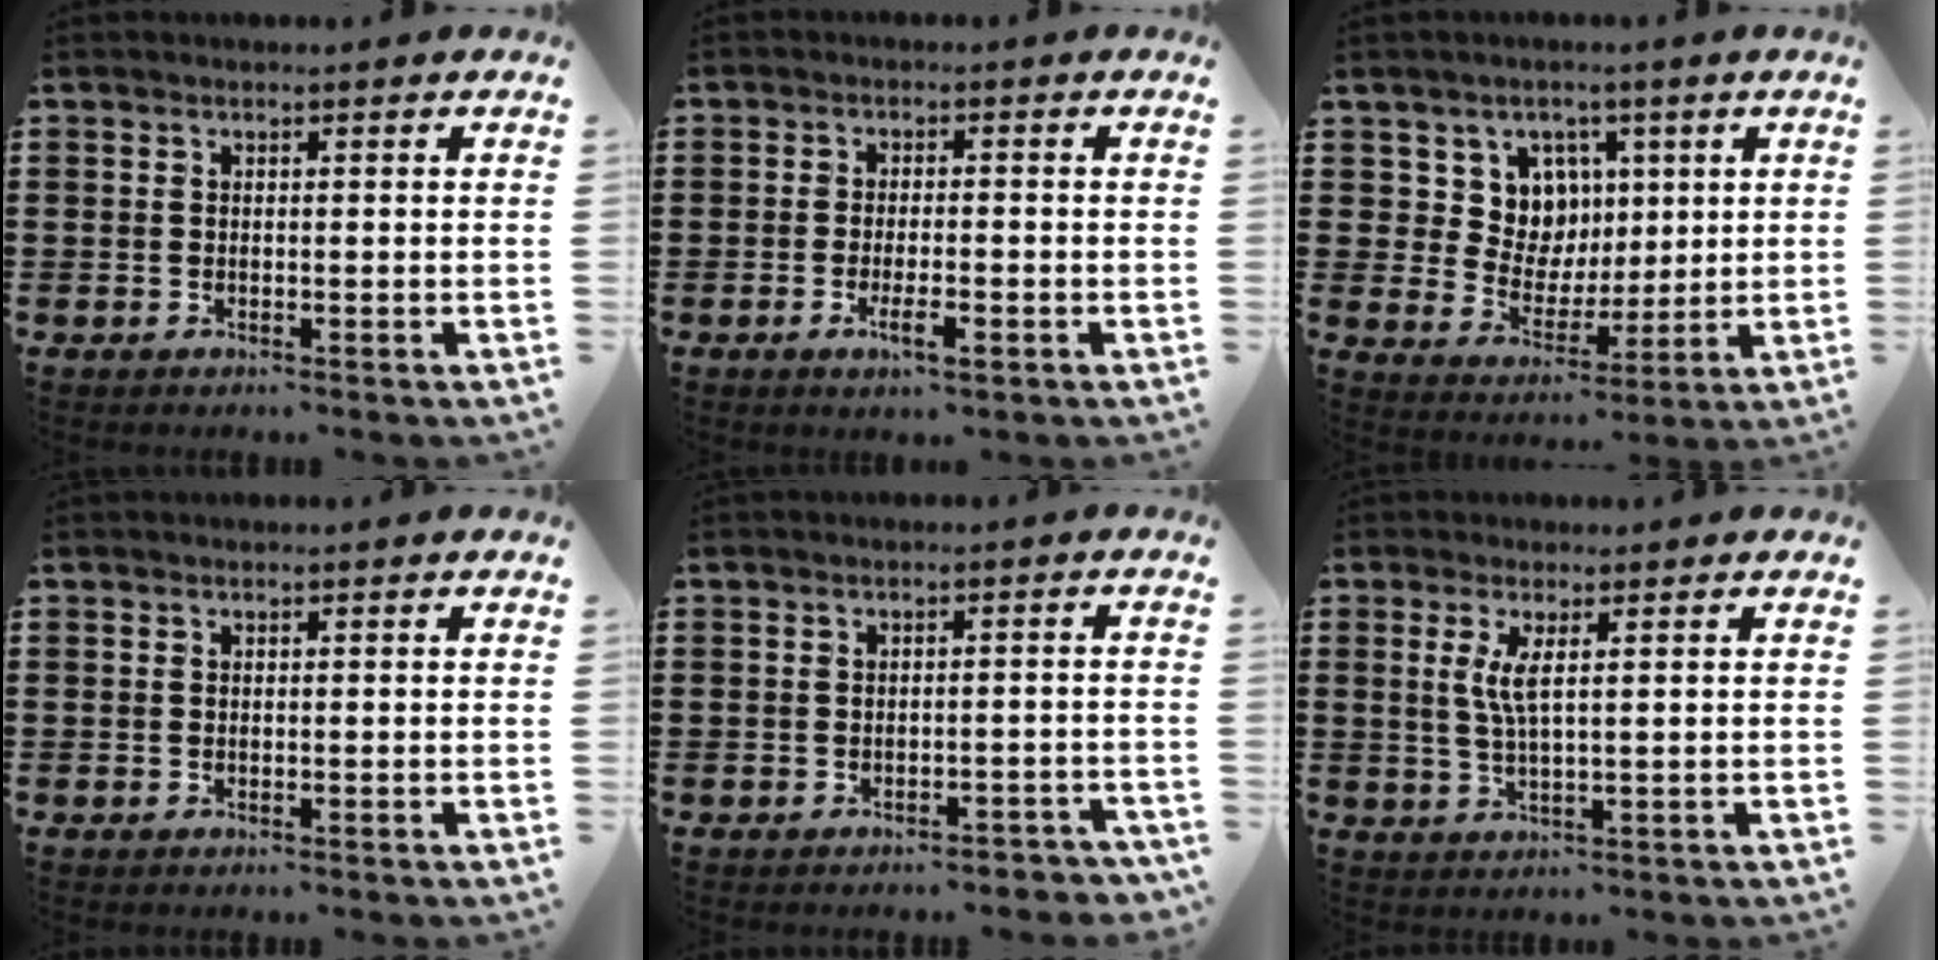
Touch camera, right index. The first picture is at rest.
{"total": 4.3, "force": [-2.0, 1.2, 3.6], "torque": [-0.070, -0.003, -0.039]}
{"total": 7.8, "force": [2.9, 7.0, 1.9], "torque": [-0.062, -0.004, 0.055]}
{"total": 0.0}
{"total": 1.8, "force": [-1.8, 0.3, 0.3], "torque": [-0.011, -0.001, -0.036]}
{"total": 3.6, "force": [1.0, 0.4, 3.4], "torque": [-0.072, -0.001, 0.016]}